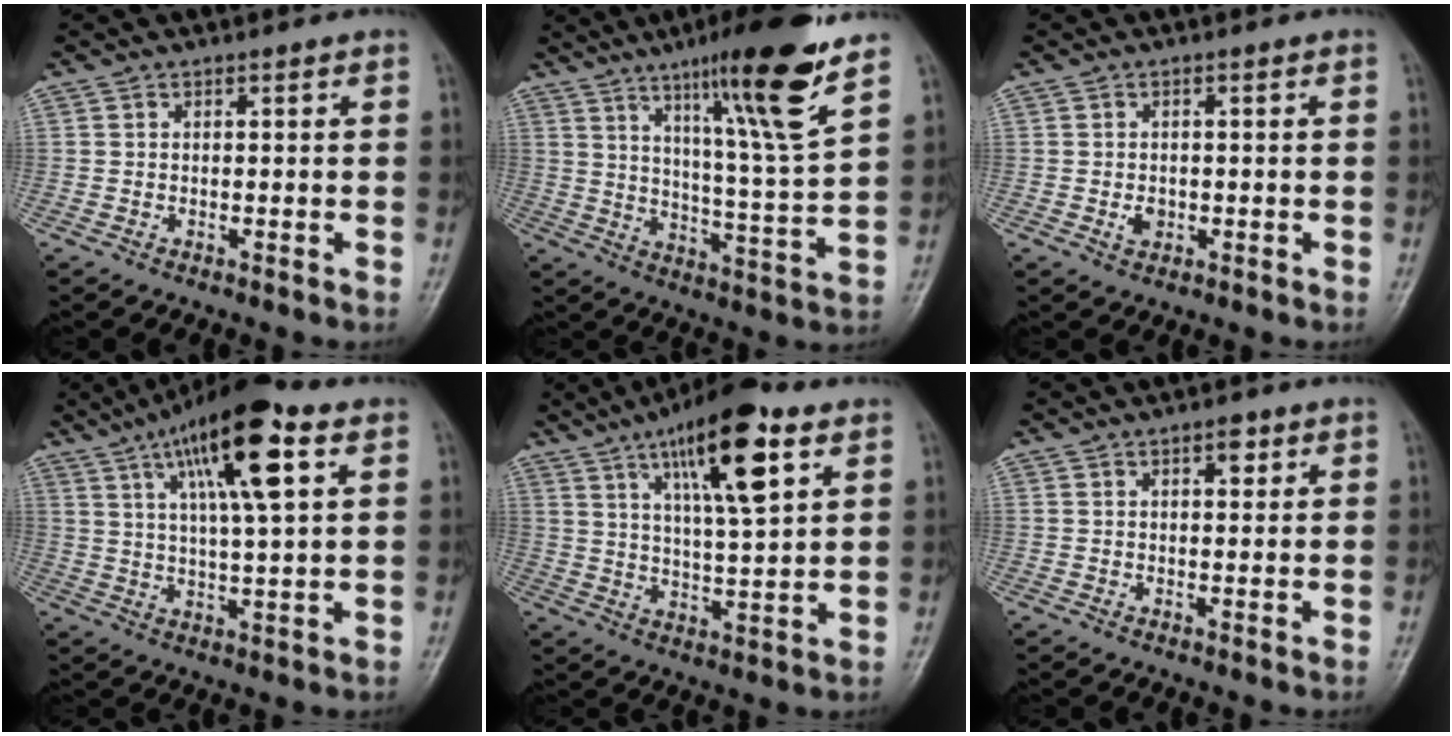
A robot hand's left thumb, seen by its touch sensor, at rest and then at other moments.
{"total": 17.8, "force": [10.7, 0.9, 14.2], "torque": [-0.210, -0.059, 0.168]}
{"total": 2.2, "force": [-0.7, 1.7, 1.1], "torque": [-0.010, 0.003, -0.009]}
{"total": 16.4, "force": [7.3, 4.0, 14.1], "torque": [-0.228, -0.005, 0.118]}
{"total": 16.3, "force": [8.1, 4.3, 13.5], "torque": [-0.205, -0.024, 0.132]}
{"total": 2.5, "force": [1.3, 1.2, 1.8], "torque": [-0.015, -0.003, 0.016]}